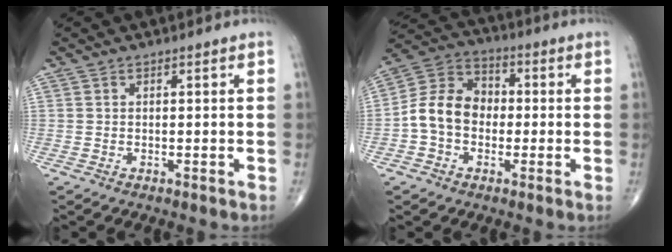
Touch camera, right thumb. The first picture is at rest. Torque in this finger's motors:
{"motor_torque": [0.10, 0.09, 0.34, -0.09, 0.16]}